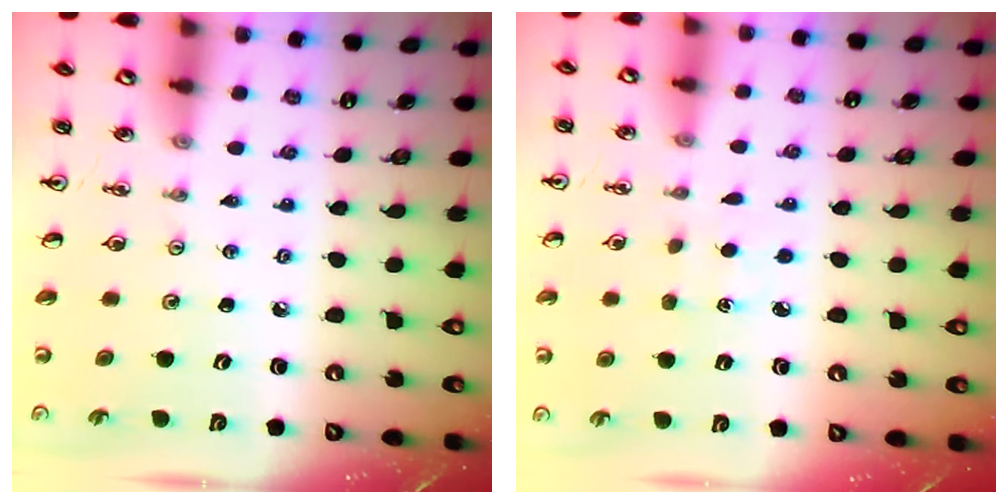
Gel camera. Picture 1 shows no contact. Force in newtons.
{"total": 1.4, "press": 1.4, "slide": 0.2}